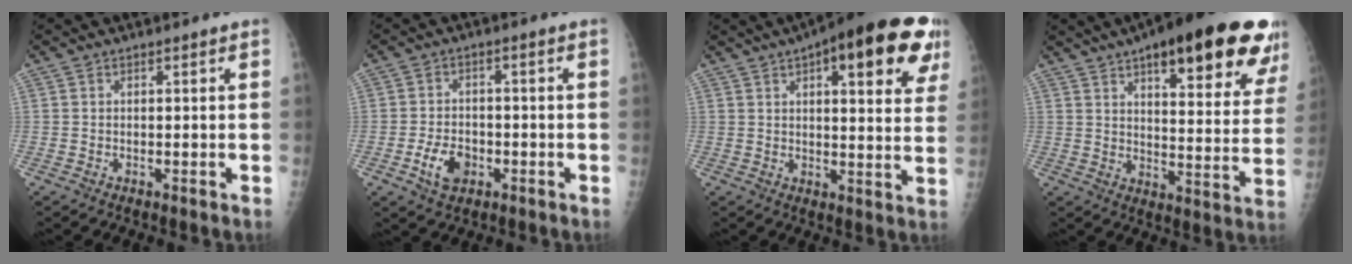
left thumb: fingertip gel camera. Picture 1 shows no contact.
{"total": 6.0, "force": [-2.4, 3.9, 3.8], "torque": [-0.060, 0.013, -0.040]}
{"total": 21.3, "force": [10.2, 7.2, 17.2], "torque": [-0.203, -0.007, 0.128]}
{"total": 27.7, "force": [16.4, 8.4, 20.7], "torque": [-0.248, -0.040, 0.215]}